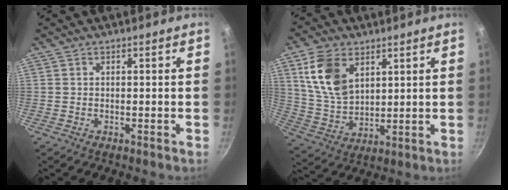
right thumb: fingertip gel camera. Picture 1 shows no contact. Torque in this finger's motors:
{"motor_torque": [-0.38, 2.29, 0.18, 0.00, 0.10]}